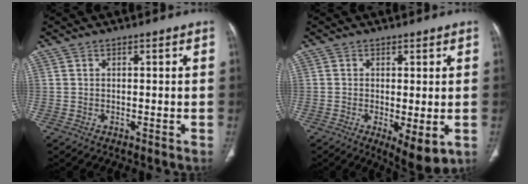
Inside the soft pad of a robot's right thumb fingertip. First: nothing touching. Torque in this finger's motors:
{"motor_torque": [-0.26, -0.13, -0.31, 0.12, 0.01]}